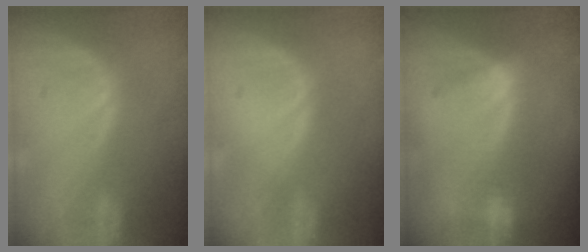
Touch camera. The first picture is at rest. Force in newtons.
{"total": 0.0}
{"total": 6.9, "press": 6.9, "slide": 0.6}